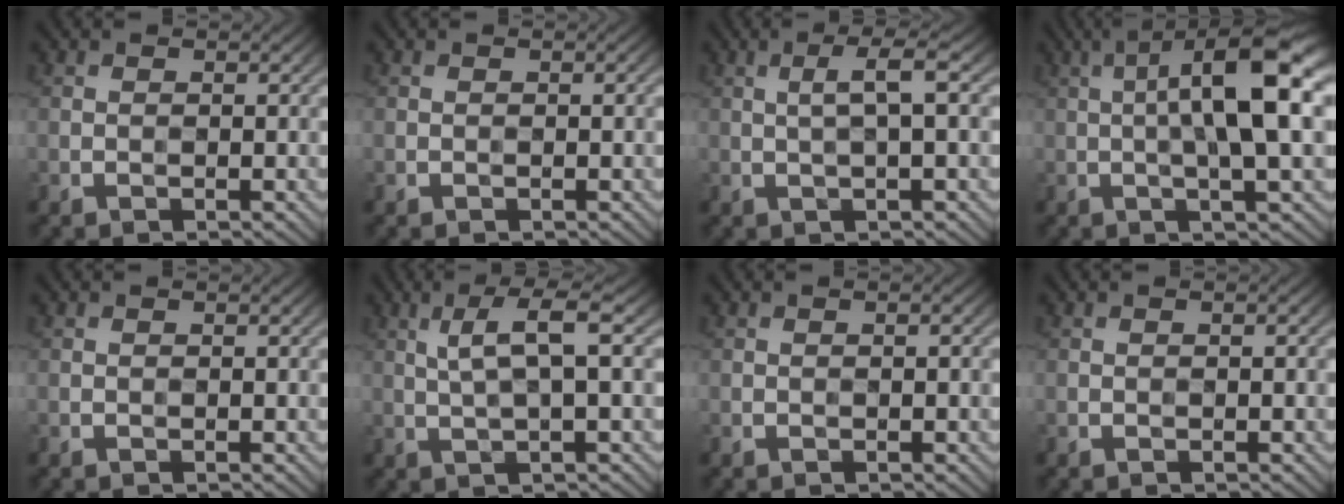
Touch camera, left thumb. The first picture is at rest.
{"total": 0.9, "force": [-0.1, 0.3, 0.8], "torque": [-0.013, 0.002, -0.002]}
{"total": 3.3, "force": [0.4, 0.0, 3.3], "torque": [-0.059, 0.014, 0.009]}
{"total": 12.4, "force": [1.4, 2.9, 11.9], "torque": [-0.179, 0.014, 0.021]}
{"total": 0.0}
{"total": 5.2, "force": [1.3, 0.7, 5.0], "torque": [-0.098, 0.012, 0.025]}
{"total": 1.0, "force": [-0.1, 0.0, 1.0], "torque": [-0.015, 0.003, -0.001]}
{"total": 0.7, "force": [-0.2, -0.1, 0.7], "torque": [-0.010, 0.002, -0.002]}